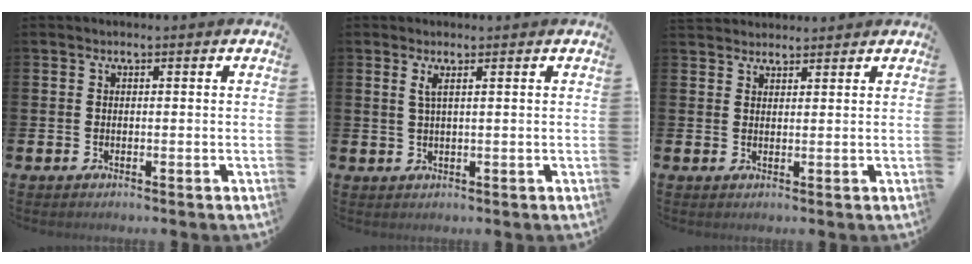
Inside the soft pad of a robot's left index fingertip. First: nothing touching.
{"total": 1.4, "force": [1.0, -0.1, 0.9], "torque": [-0.025, 0.001, 0.020]}
{"total": 2.3, "force": [2.2, 0.7, -0.1], "torque": [-0.002, -0.007, 0.041]}